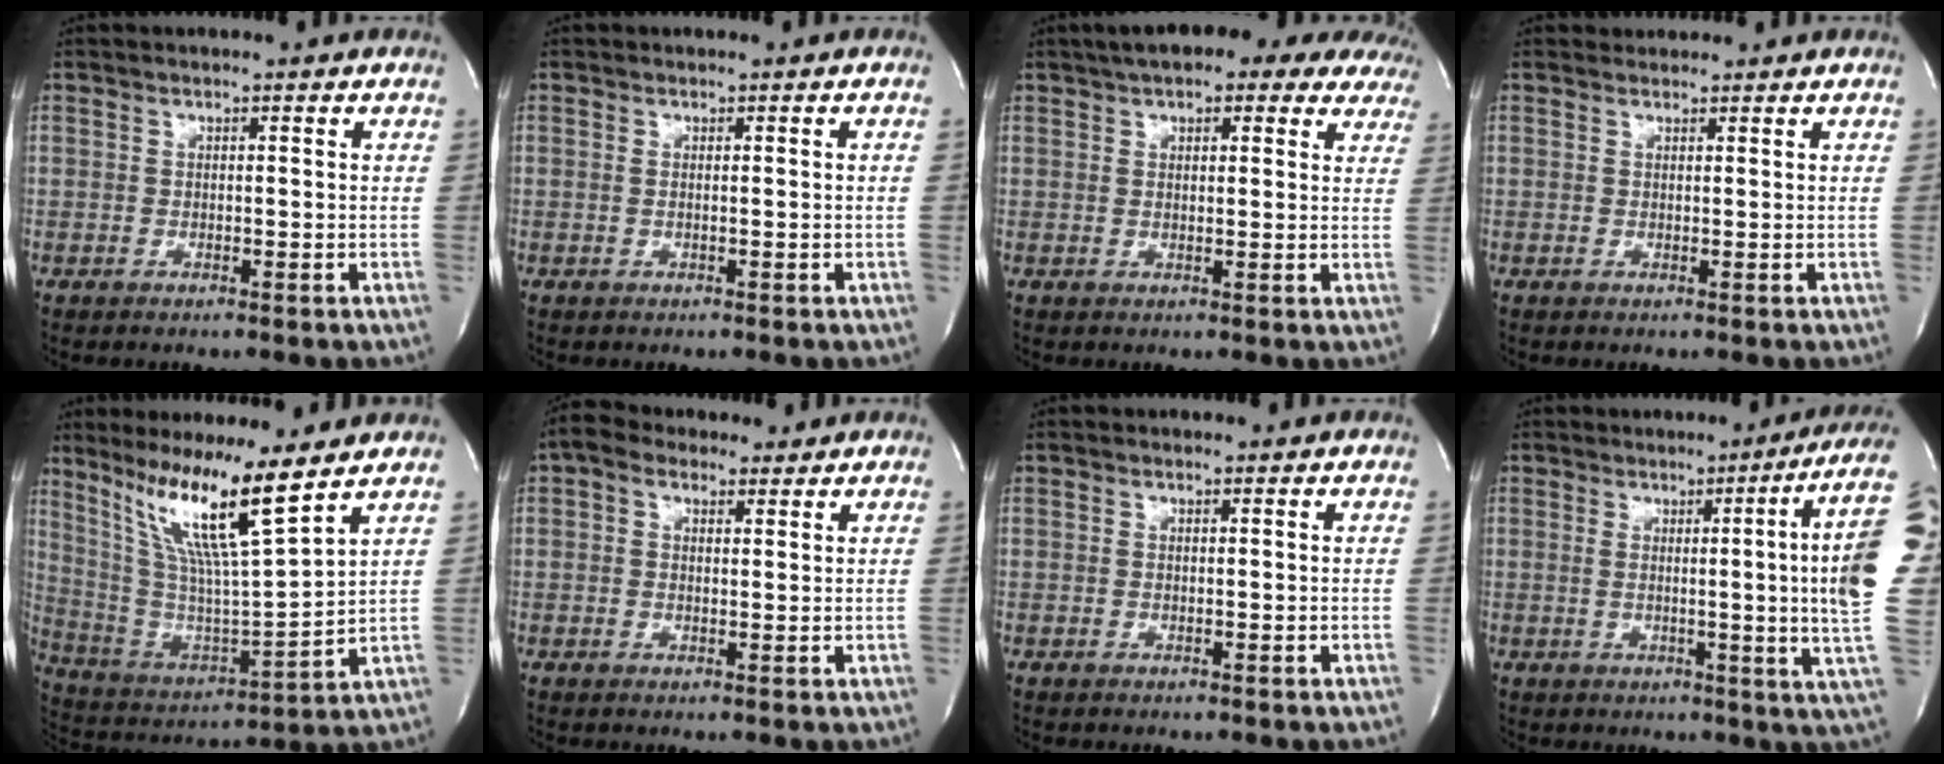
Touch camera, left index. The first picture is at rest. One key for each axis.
{"total": 0.7, "fx": 0.0, "fy": -0.1, "fz": 0.7, "tx": -0.018, "ty": 0.004, "tz": 0.004}
{"total": 18.2, "fx": 14.8, "fy": 5.6, "fz": 9.0, "tx": -0.117, "ty": 0.036, "tz": 0.170}
{"total": 0.9, "fx": 0.8, "fy": 0.2, "fz": -0.3, "tx": -0.004, "ty": 0.007, "tz": 0.015}
{"total": 15.3, "fx": 10.2, "fy": -0.9, "fz": 11.4, "tx": -0.216, "ty": -0.011, "tz": 0.188}
{"total": 4.3, "fx": 2.5, "fy": 2.7, "fz": 2.3, "tx": -0.050, "ty": 0.027, "tz": 0.042}
{"total": 0.0}
{"total": 14.2, "fx": 2.4, "fy": -3.0, "fz": 13.6, "tx": -0.147, "ty": -0.022, "tz": 0.014}